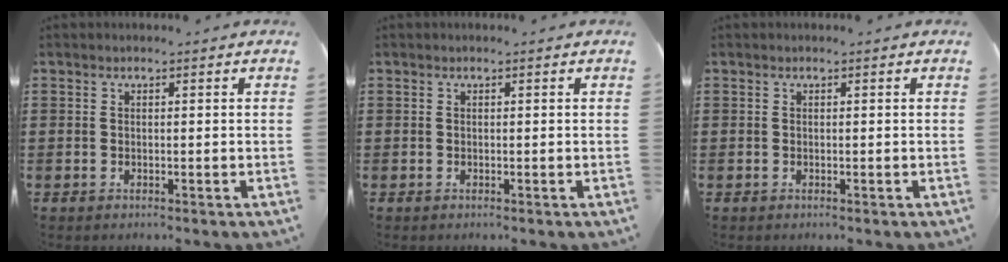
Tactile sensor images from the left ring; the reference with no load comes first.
{"total": 0.0}
{"total": 0.0}